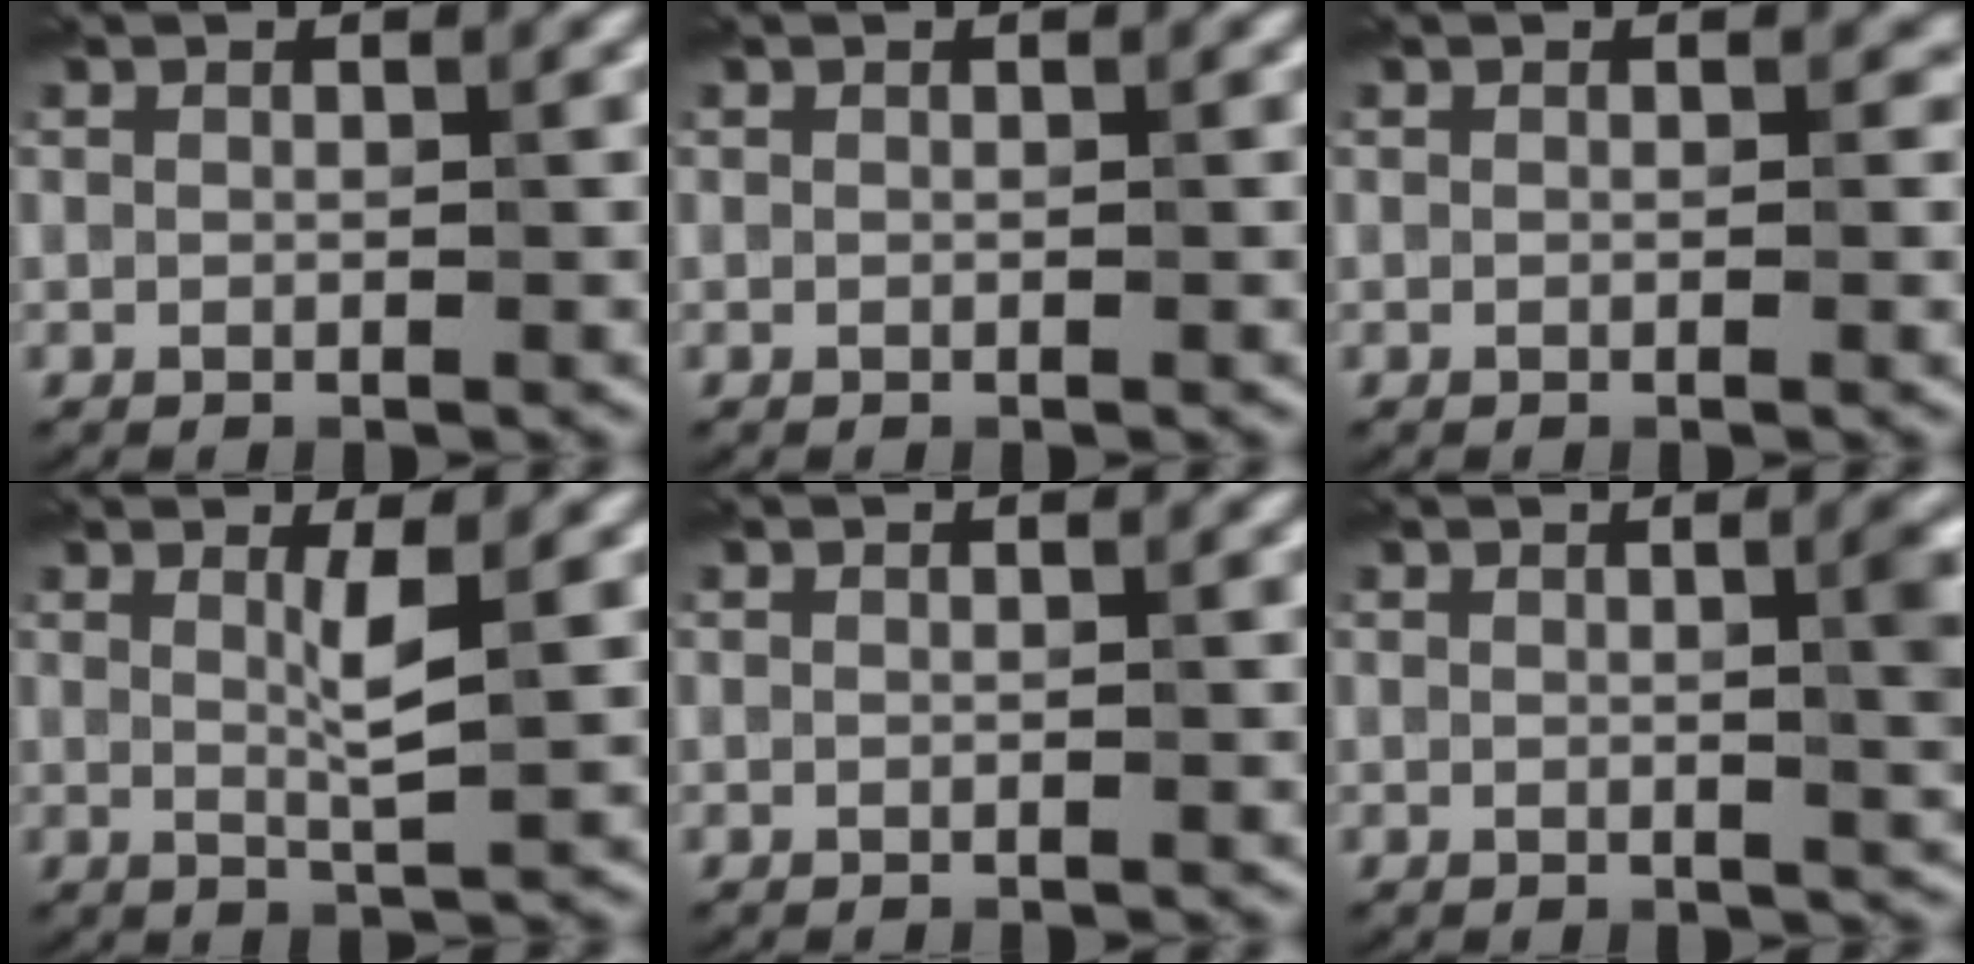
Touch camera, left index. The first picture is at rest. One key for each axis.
{"total": 0.0}
{"total": 1.0, "fx": 0.1, "fy": 0.8, "fz": 0.6, "tx": -0.006, "ty": -0.003, "tz": -0.002}
{"total": 2.6, "fx": 0.7, "fy": 0.4, "fz": 2.5, "tx": -0.045, "ty": -0.005, "tz": 0.009}
{"total": 0.8, "fx": -0.5, "fy": 0.2, "fz": 0.5, "tx": 0.002, "ty": -0.002, "tz": -0.015}
{"total": 4.5, "fx": 0.4, "fy": 1.3, "fz": 4.2, "tx": -0.042, "ty": 0.010, "tz": 0.000}